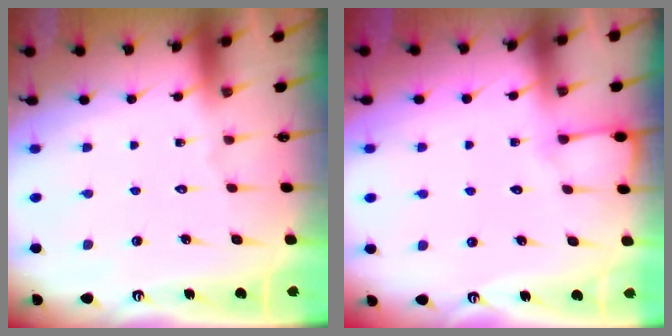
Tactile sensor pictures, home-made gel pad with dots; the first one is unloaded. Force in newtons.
{"total": 3.8, "press": 3.8, "slide": 0.5}